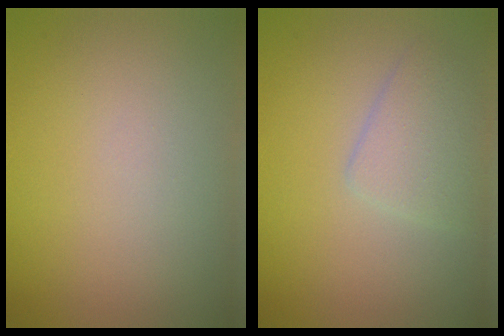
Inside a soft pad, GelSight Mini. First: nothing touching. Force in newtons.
{"total": 2.6, "press": 2.6, "slide": 0.2}